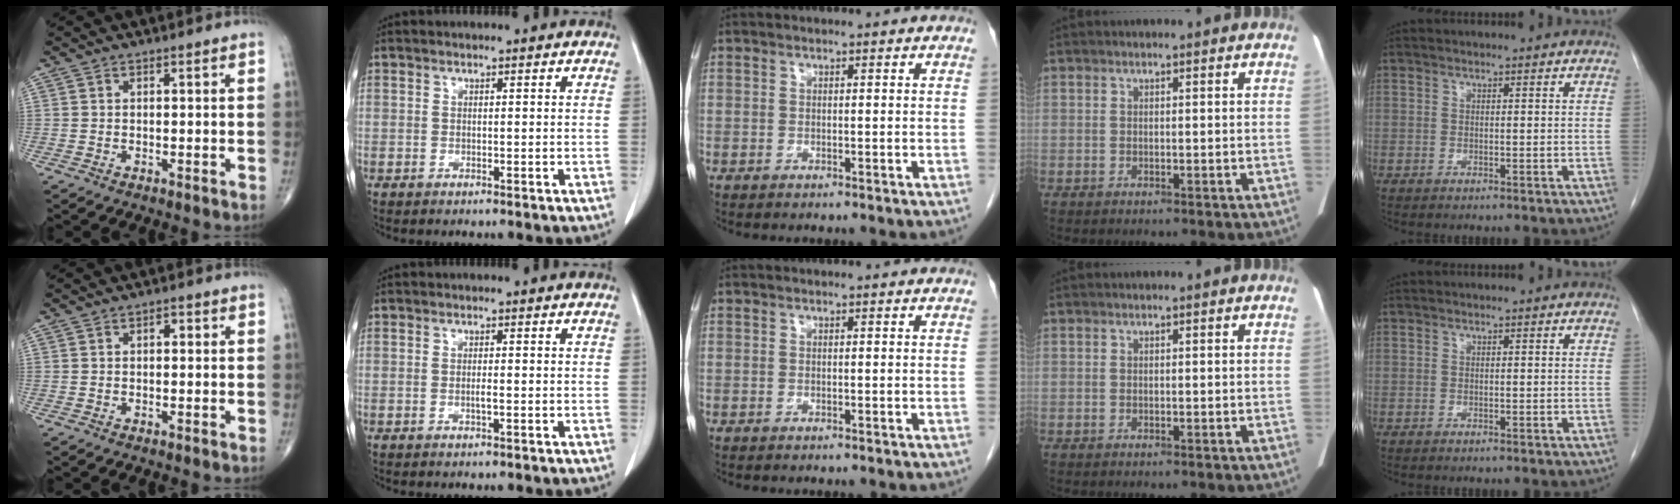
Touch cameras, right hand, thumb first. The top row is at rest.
{"thumb": {"total": 1.3, "force": [0.3, 0.8, 1.0], "torque": [-0.009, 0.004, 0.000]}, "index": {"total": 1.0, "force": [-0.2, 0.0, 1.0], "torque": [-0.021, -0.002, -0.005]}}